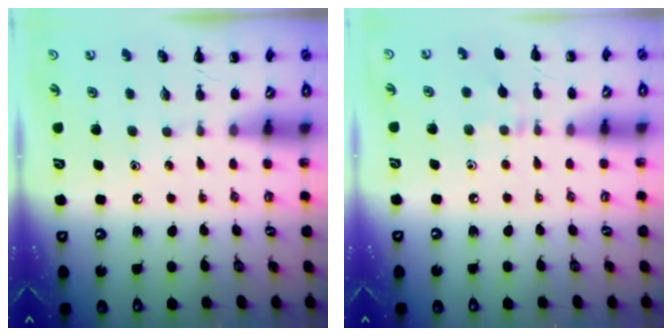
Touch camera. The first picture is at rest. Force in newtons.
{"total": 4.8, "press": 4.5, "slide": 1.7}